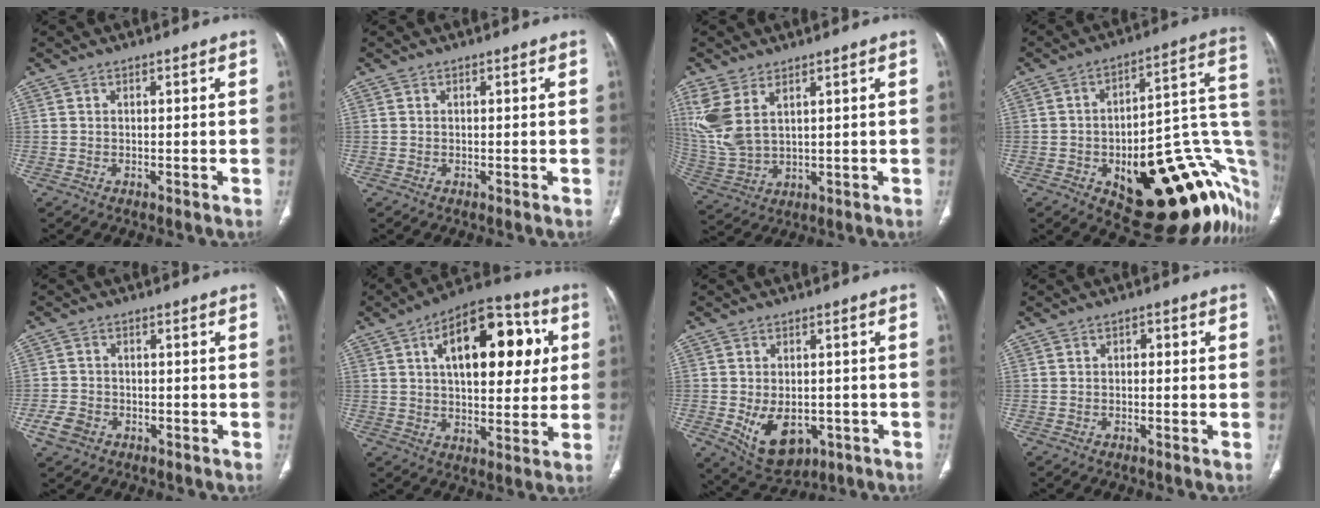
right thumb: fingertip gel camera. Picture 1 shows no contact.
{"total": 0.0}
{"total": 10.3, "force": [4.6, 5.5, 7.5], "torque": [-0.181, -0.010, 0.111]}
{"total": 30.4, "force": [-9.3, 12.8, 26.0], "torque": [-0.243, 0.056, -0.115]}
{"total": 4.1, "force": [-2.0, 3.1, 1.8], "torque": [-0.034, 0.013, -0.032]}
{"total": 21.0, "force": [5.8, 10.8, 17.1], "torque": [-0.208, 0.012, 0.078]}
{"total": 10.4, "force": [-3.0, 6.9, 7.1], "torque": [-0.098, 0.002, -0.025]}
{"total": 1.4, "force": [-0.1, 1.1, 0.9], "torque": [-0.004, 0.005, -0.007]}